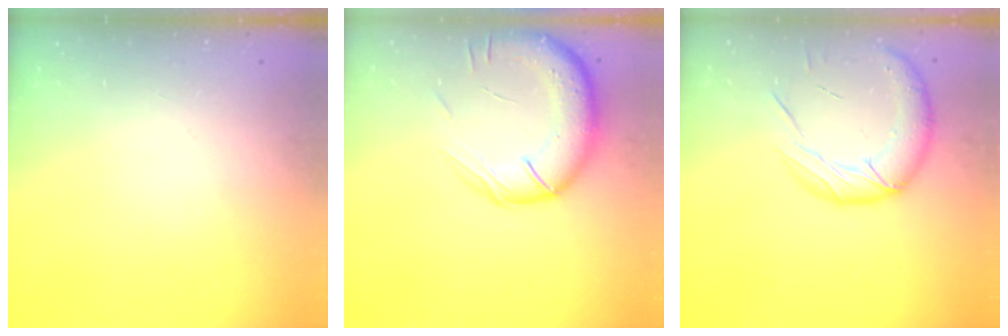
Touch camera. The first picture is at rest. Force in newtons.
{"total": 17.3, "press": 16.9, "slide": 3.5}
{"total": 15.9, "press": 15.7, "slide": 1.9}